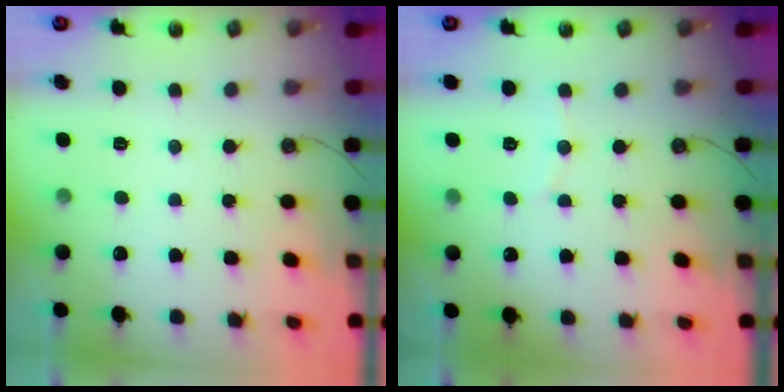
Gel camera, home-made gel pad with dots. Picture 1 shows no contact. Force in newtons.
{"total": 4.4, "press": 4.2, "slide": 1.5}